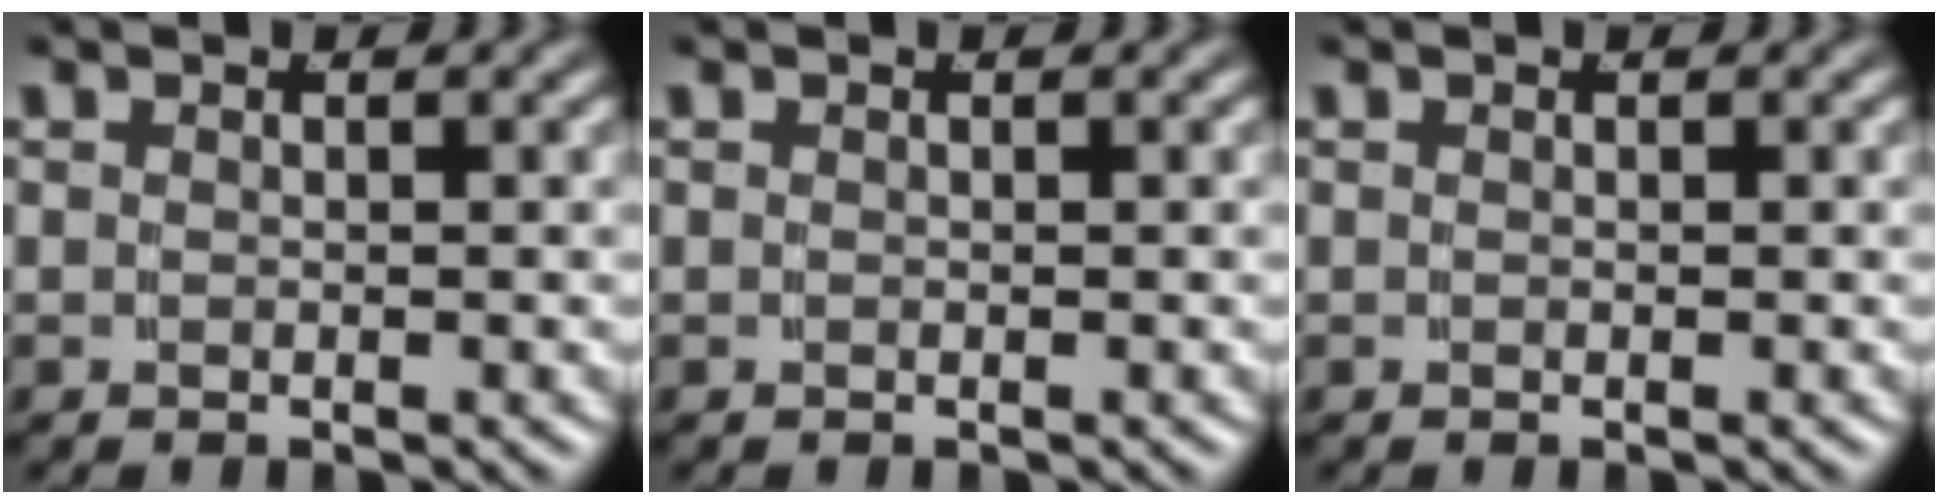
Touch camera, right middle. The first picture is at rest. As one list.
[{"total": 0.0}, {"total": 0.0}]